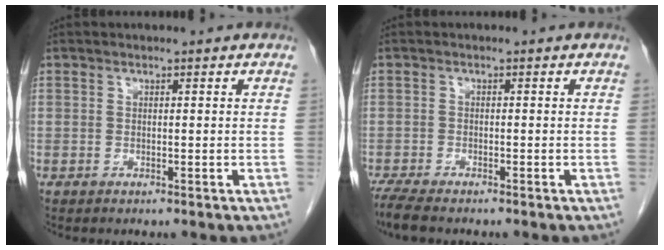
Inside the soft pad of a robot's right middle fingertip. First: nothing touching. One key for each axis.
{"total": 4.0, "fx": -3.4, "fy": 0.4, "fz": 2.1, "tx": -0.050, "ty": -0.017, "tz": -0.060}